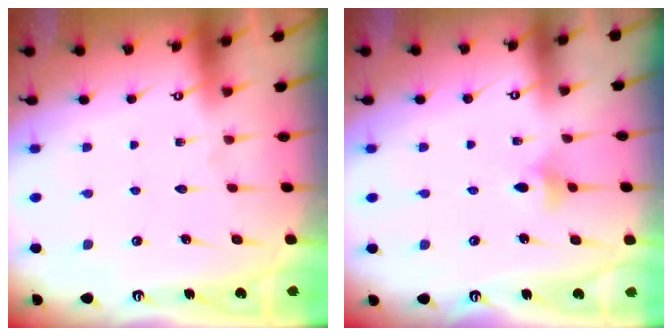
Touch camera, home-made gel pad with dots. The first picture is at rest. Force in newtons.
{"total": 3.4, "press": 3.4, "slide": 0.7}